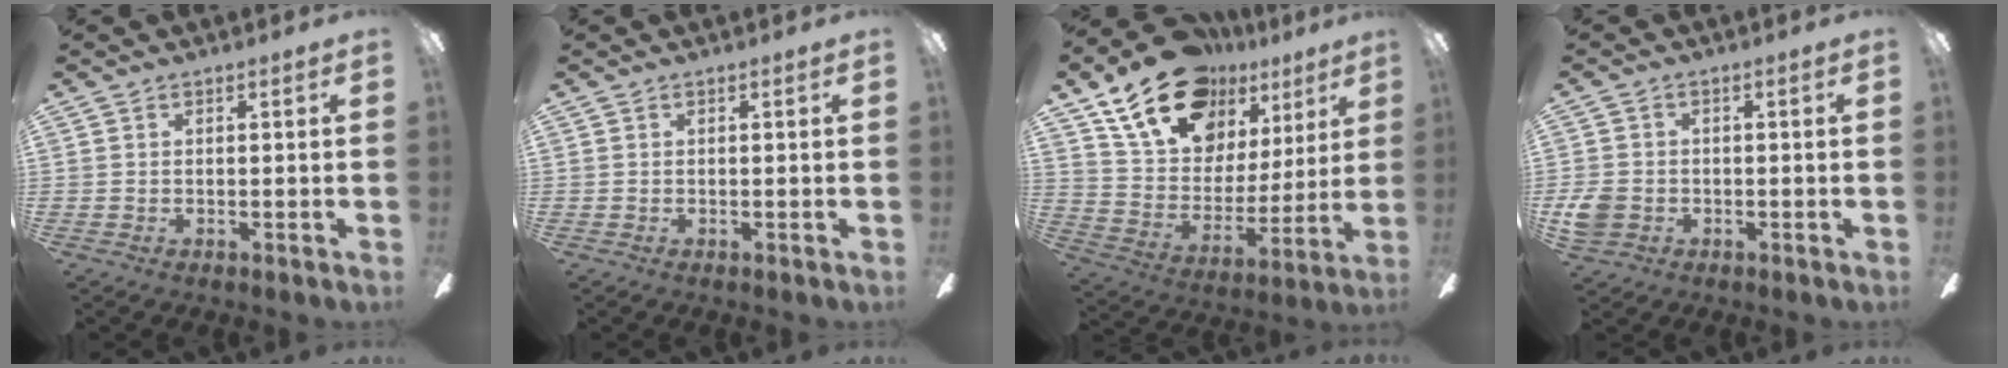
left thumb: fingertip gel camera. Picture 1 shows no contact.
{"total": 0.0}
{"total": 20.6, "force": [14.8, 11.3, 8.8], "torque": [-0.167, -0.086, 0.271]}
{"total": 5.2, "force": [-1.3, 4.4, 2.5], "torque": [-0.052, 0.007, -0.025]}